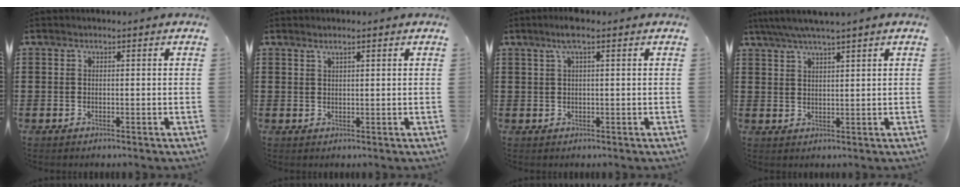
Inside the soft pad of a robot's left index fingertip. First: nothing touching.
{"total": 1.4, "force": [1.1, 0.1, 0.9], "torque": [-0.019, 0.001, 0.020]}
{"total": 3.0, "force": [1.5, 0.2, 2.6], "torque": [-0.054, 0.004, 0.025]}
{"total": 3.5, "force": [2.8, -0.2, 2.0], "torque": [-0.044, -0.004, 0.051]}